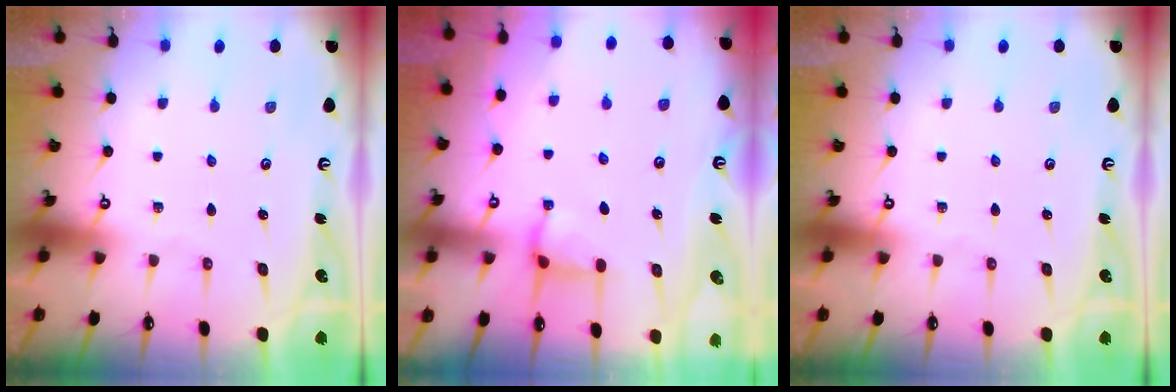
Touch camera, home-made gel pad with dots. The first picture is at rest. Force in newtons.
{"total": 2.5, "press": 2.5, "slide": 0.5}
{"total": 0.0}